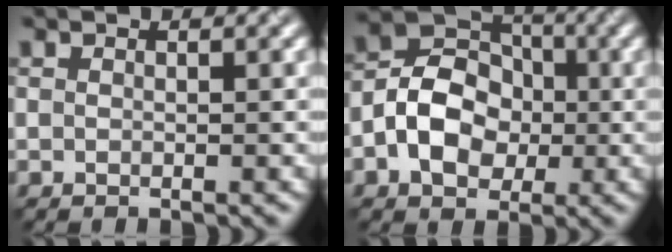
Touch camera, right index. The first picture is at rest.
{"total": 6.2, "force": [-1.6, 4.6, 3.8], "torque": [-0.065, 0.005, -0.036]}